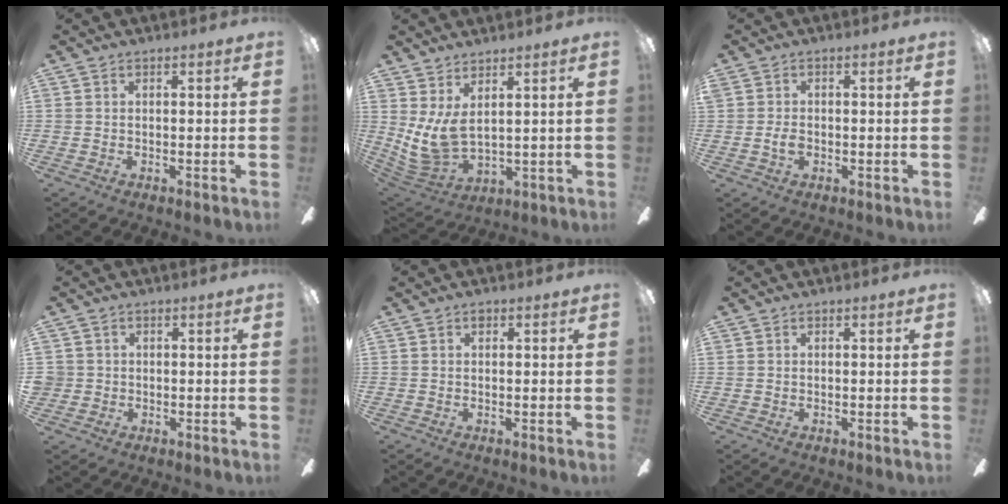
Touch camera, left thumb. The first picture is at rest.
{"total": 8.6, "force": [3.1, 4.6, 6.6], "torque": [-0.158, -0.026, 0.063]}
{"total": 2.1, "force": [-0.4, 1.4, 1.6], "torque": [-0.028, 0.005, -0.007]}
{"total": 2.4, "force": [0.3, 2.3, 0.2], "torque": [-0.011, 0.003, 0.007]}
{"total": 0.9, "force": [0.4, 0.6, 0.5], "torque": [-0.010, 0.004, 0.007]}
{"total": 0.0}